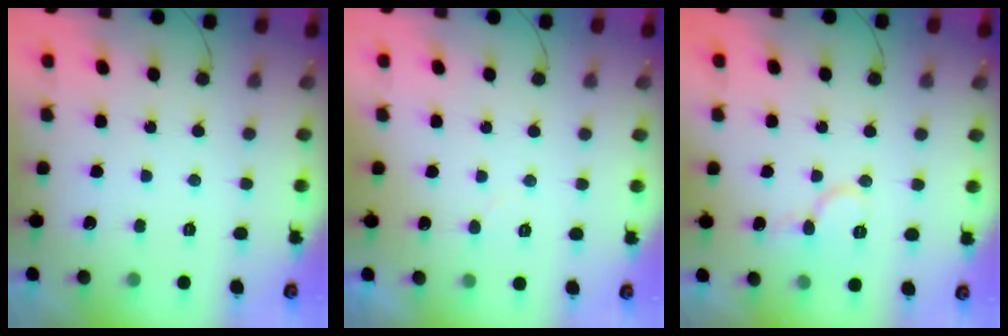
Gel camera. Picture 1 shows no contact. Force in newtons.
{"total": 3.8, "press": 3.8, "slide": 0.2}
{"total": 8.8, "press": 8.7, "slide": 0.7}